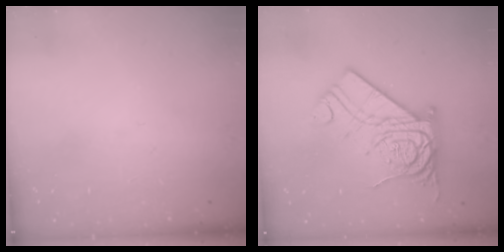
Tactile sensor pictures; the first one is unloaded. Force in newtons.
{"total": 16.9, "press": 16.9, "slide": 1.2}